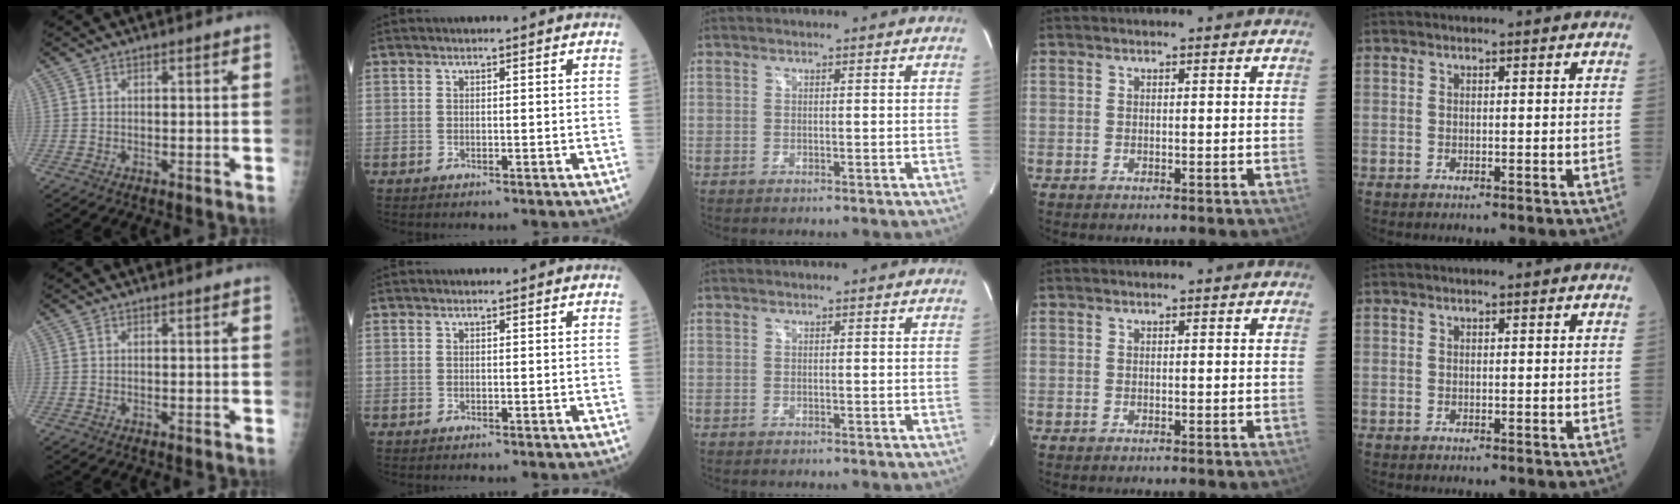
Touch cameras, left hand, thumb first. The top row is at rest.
{}